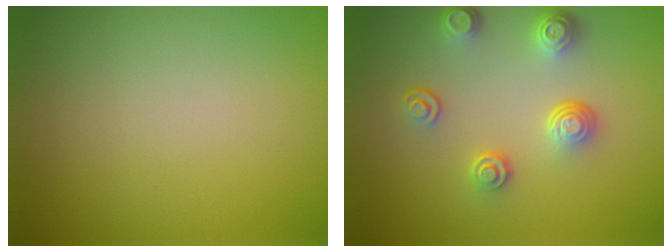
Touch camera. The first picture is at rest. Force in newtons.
{"total": 3.7, "press": 2.8, "slide": 2.4}